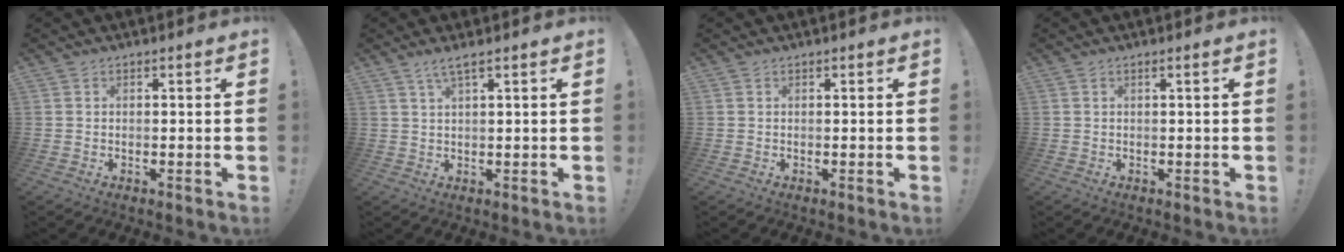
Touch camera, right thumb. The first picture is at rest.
{"total": 2.9, "force": [2.1, -0.2, 2.1], "torque": [-0.050, -0.003, 0.036]}
{"total": 0.0}
{"total": 1.1, "force": [0.4, -0.1, 1.0], "torque": [-0.010, -0.003, 0.004]}